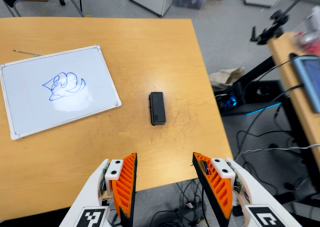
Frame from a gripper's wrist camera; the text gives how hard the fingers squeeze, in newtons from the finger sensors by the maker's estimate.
{"total": 0.0}